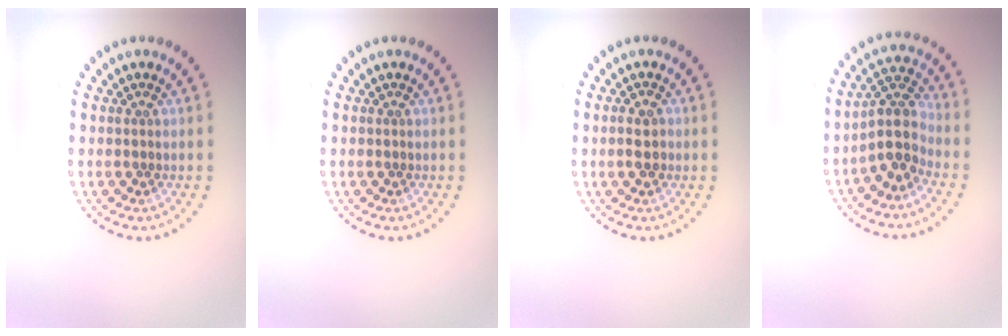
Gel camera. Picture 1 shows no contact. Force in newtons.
{"total": 0.0}
{"total": 2.1, "press": 2.1, "slide": 0.2}
{"total": 3.8, "press": 3.1, "slide": 2.3}